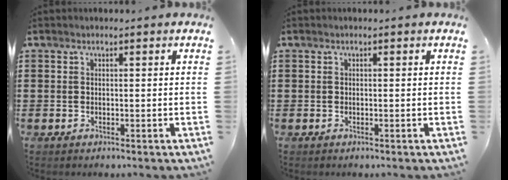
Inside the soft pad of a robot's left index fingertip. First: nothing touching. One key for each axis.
{"total": 0.0}